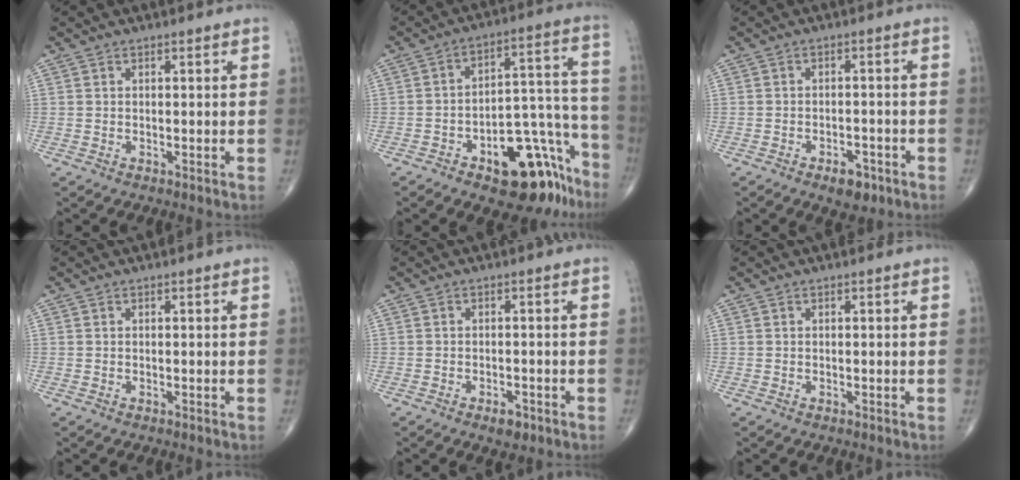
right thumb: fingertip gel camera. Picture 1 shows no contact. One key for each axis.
{"total": 19.1, "fx": -11.3, "fy": 8.8, "fz": 12.6, "tx": -0.088, "ty": 0.116, "tz": -0.155}
{"total": 4.7, "fx": -2.8, "fy": 2.5, "fz": 2.8, "tx": -0.030, "ty": 0.011, "tz": -0.038}
{"total": 0.0}
{"total": 2.8, "fx": -1.6, "fy": 1.4, "fz": 1.7, "tx": -0.024, "ty": 0.002, "tz": -0.021}
{"total": 0.0}